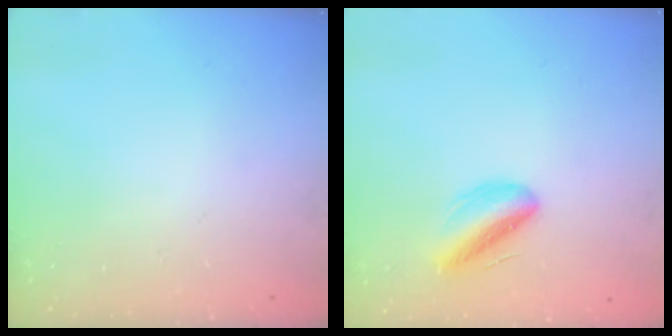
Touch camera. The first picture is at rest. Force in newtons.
{"total": 9.3, "press": 9.0, "slide": 2.4}